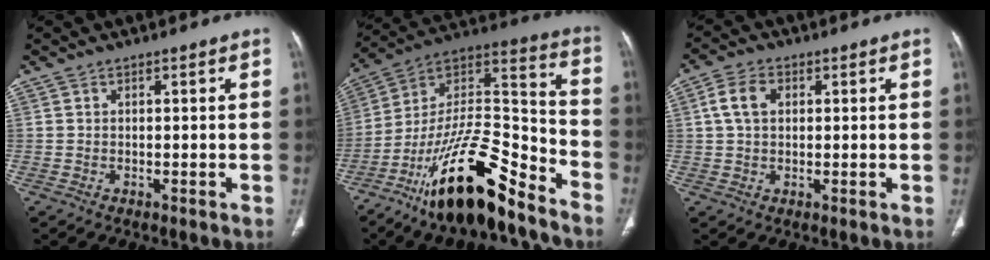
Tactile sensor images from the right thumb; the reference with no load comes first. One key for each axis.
{"total": 22.7, "fx": -15.5, "fy": 6.9, "fz": 15.0, "tx": -0.269, "ty": 0.092, "tz": -0.269}
{"total": 5.1, "fx": 1.1, "fy": 3.4, "fz": 3.6, "tx": -0.073, "ty": 0.012, "tz": 0.019}